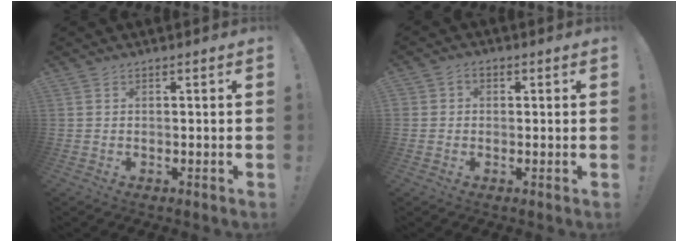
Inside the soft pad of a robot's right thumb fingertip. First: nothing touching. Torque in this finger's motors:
{"motor_torque": [0.24, 0.47, 0.25, 0.37, 0.03]}